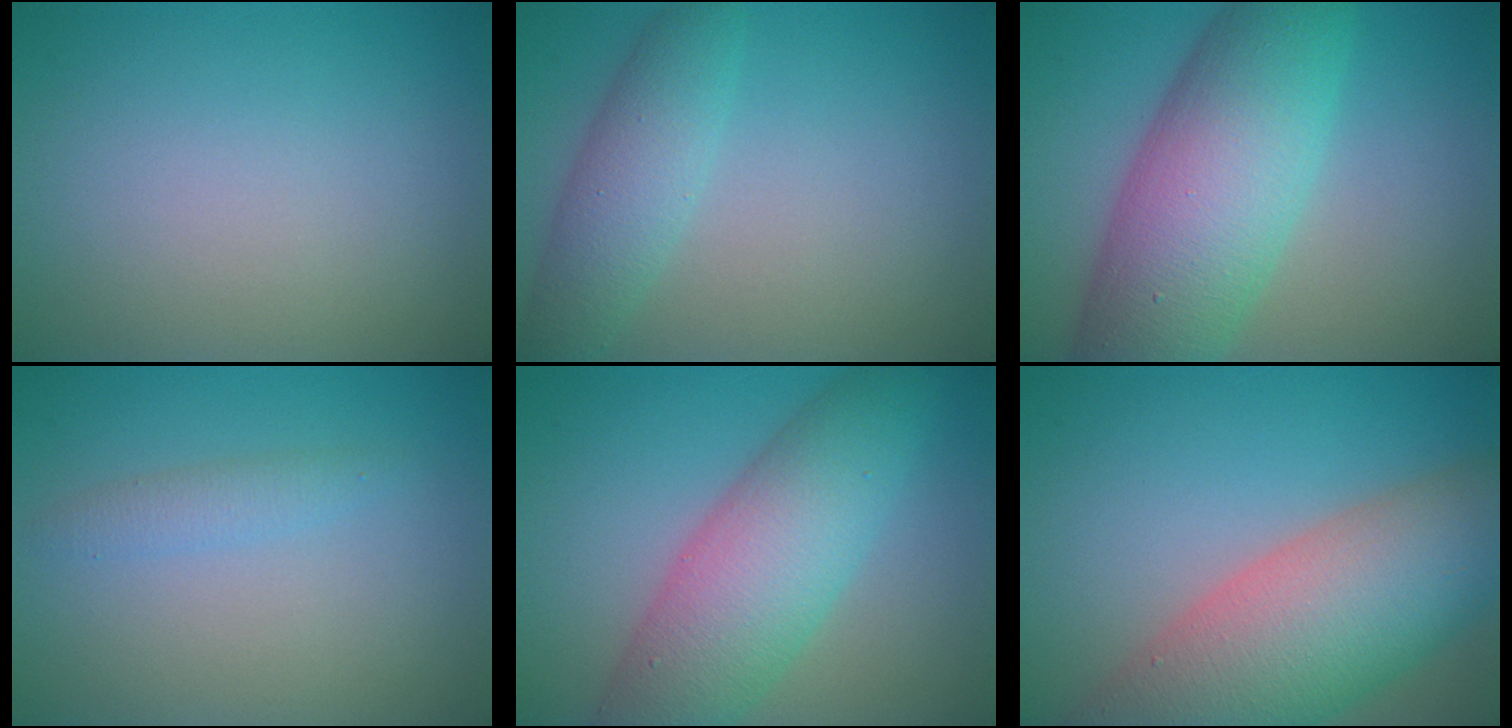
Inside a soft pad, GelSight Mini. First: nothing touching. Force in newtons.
{"total": 4.0, "press": 4.0, "slide": 0.2}
{"total": 11.1, "press": 11.1, "slide": 0.5}
{"total": 1.4, "press": 1.4, "slide": 0.0}
{"total": 8.3, "press": 8.2, "slide": 0.2}
{"total": 11.9, "press": 11.9, "slide": 0.6}